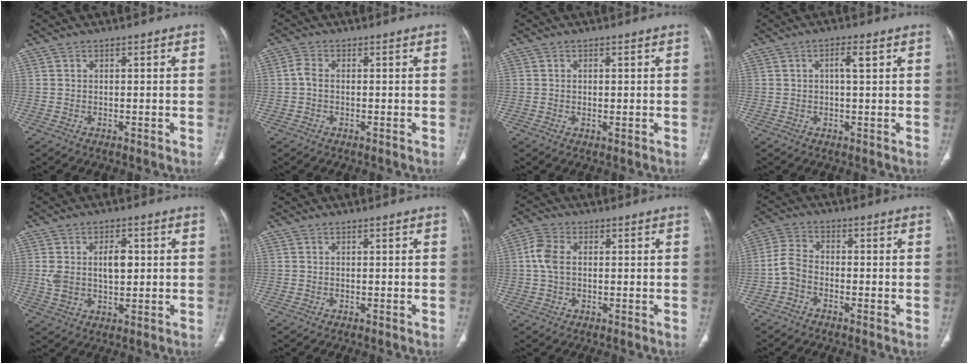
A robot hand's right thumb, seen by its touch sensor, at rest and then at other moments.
{"total": 2.1, "force": [-0.4, 1.3, 1.7], "torque": [-0.037, 0.004, -0.014]}
{"total": 1.4, "force": [0.1, 0.6, 1.2], "torque": [-0.023, -0.004, 0.002]}
{"total": 2.7, "force": [0.8, 0.8, 2.4], "torque": [-0.046, 0.004, 0.014]}
{"total": 7.9, "force": [1.0, 4.5, 6.4], "torque": [-0.113, 0.007, 0.024]}
{"total": 0.0}
{"total": 5.1, "force": [0.3, 3.3, 3.9], "torque": [-0.095, 0.014, 0.002]}
{"total": 4.3, "force": [-1.9, 2.8, 2.7], "torque": [-0.055, 0.020, -0.046]}